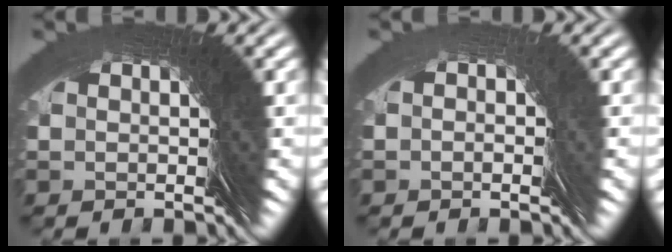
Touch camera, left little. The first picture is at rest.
{"total": 1.5, "force": [0.1, 1.4, -0.4], "torque": [0.001, 0.005, -0.006]}